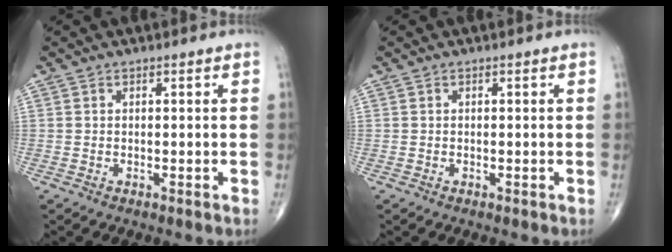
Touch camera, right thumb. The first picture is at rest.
{"total": 0.0}